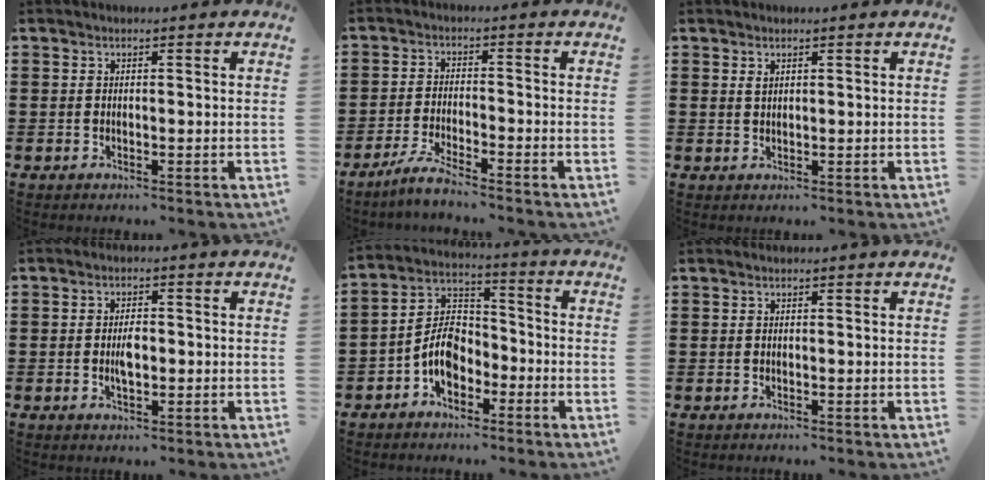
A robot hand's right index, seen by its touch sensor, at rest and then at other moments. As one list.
[{"total": 4.0, "force": [-3.6, -0.3, 1.7], "torque": [-0.042, -0.007, -0.072]}, {"total": 0.8, "force": [0.5, 0.4, 0.5], "torque": [-0.011, 0.002, 0.010]}, {"total": 2.9, "force": [-0.4, 1.3, 2.6], "torque": [-0.049, 0.003, -0.007]}, {"total": 6.7, "force": [-3.1, 4.5, 3.9], "torque": [-0.099, 0.008, -0.065]}, {"total": 0.0}]